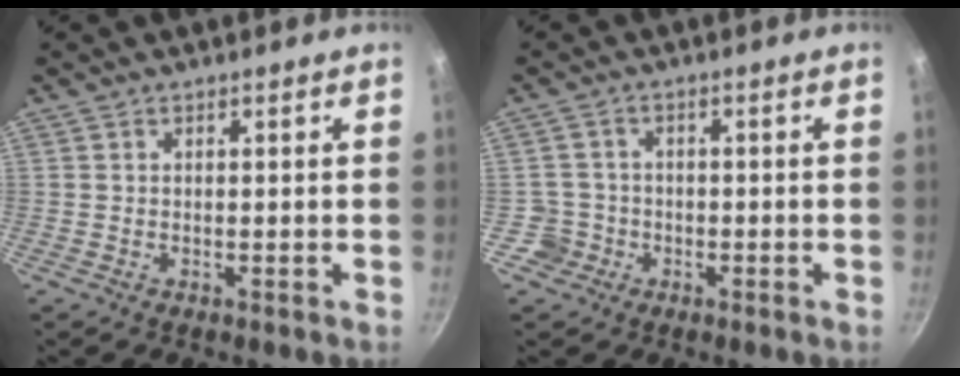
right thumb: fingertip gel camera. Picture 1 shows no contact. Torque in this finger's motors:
{"motor_torque": [-0.15, 0.00, 0.19, -0.10, -0.03]}